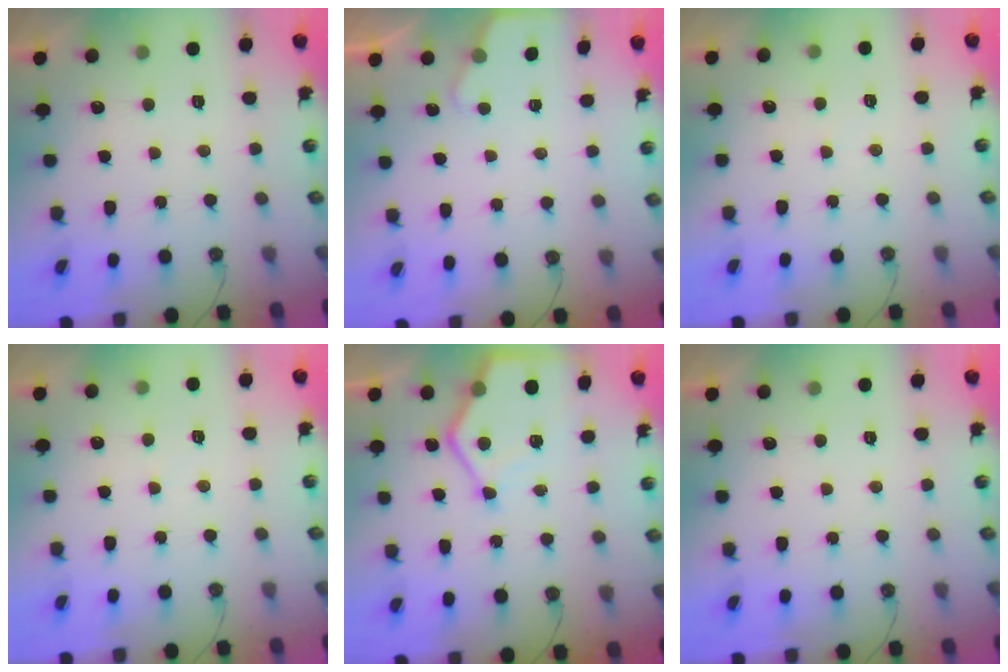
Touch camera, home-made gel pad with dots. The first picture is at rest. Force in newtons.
{"total": 1.7, "press": 1.7, "slide": 0.3}
{"total": 2.9, "press": 2.9, "slide": 0.4}
{"total": 2.9, "press": 2.9, "slide": 0.4}
{"total": 9.5, "press": 9.4, "slide": 1.1}
{"total": 0.0}